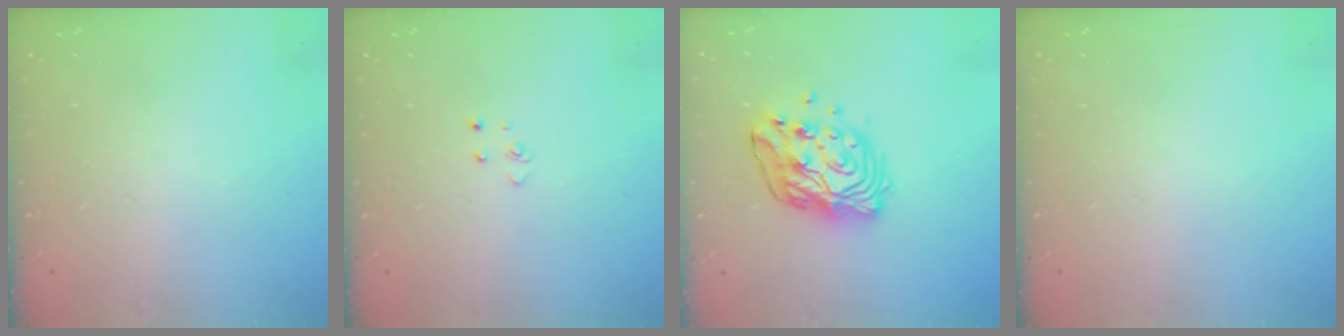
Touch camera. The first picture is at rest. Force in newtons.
{"total": 2.8, "press": 2.8, "slide": 0.3}
{"total": 14.1, "press": 14.0, "slide": 1.3}
{"total": 0.0}